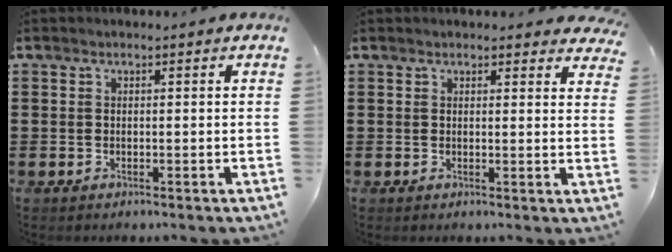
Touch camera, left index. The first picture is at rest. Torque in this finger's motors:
{"motor_torque": [0.72, -0.39, 0.50, 0.05]}